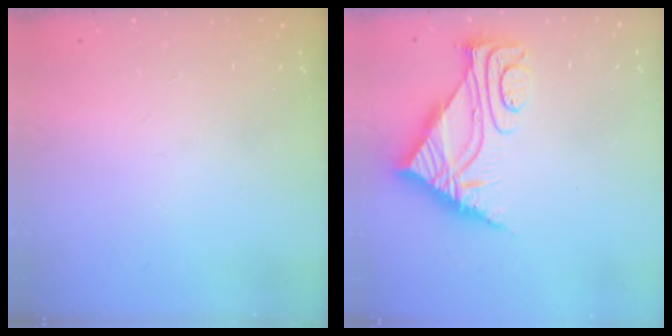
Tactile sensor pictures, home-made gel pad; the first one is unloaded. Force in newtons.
{"total": 7.7, "press": 7.7, "slide": 0.8}